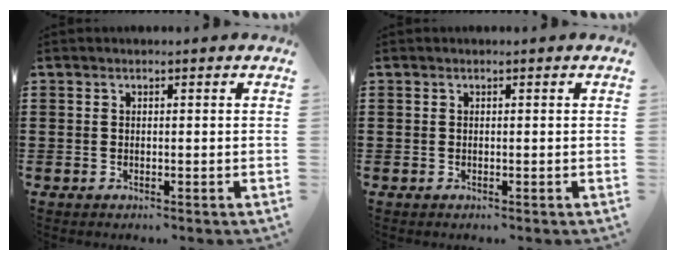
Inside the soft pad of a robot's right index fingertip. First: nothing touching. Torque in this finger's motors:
{"motor_torque": [0.09, 2.05, 0.00, 0.00]}